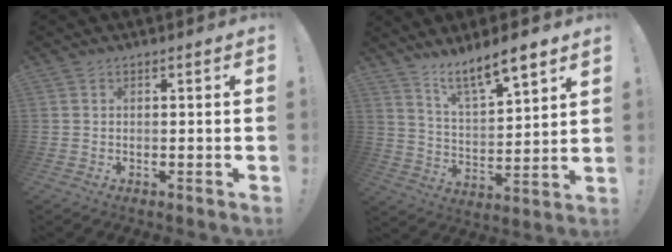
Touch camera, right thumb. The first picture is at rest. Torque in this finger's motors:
{"motor_torque": [0.49, 0.49, 0.31, 0.26, 0.26]}